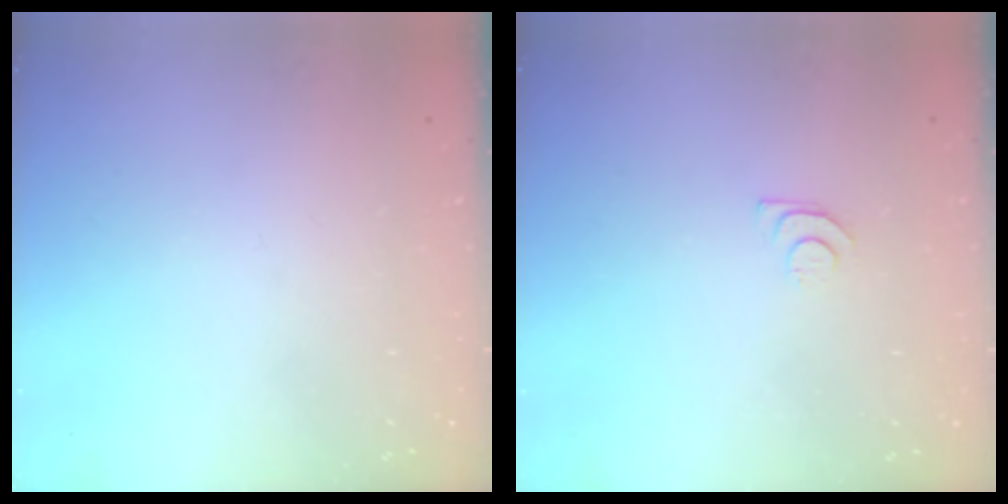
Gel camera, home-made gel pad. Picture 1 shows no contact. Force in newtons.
{"total": 4.1, "press": 4.1, "slide": 0.5}